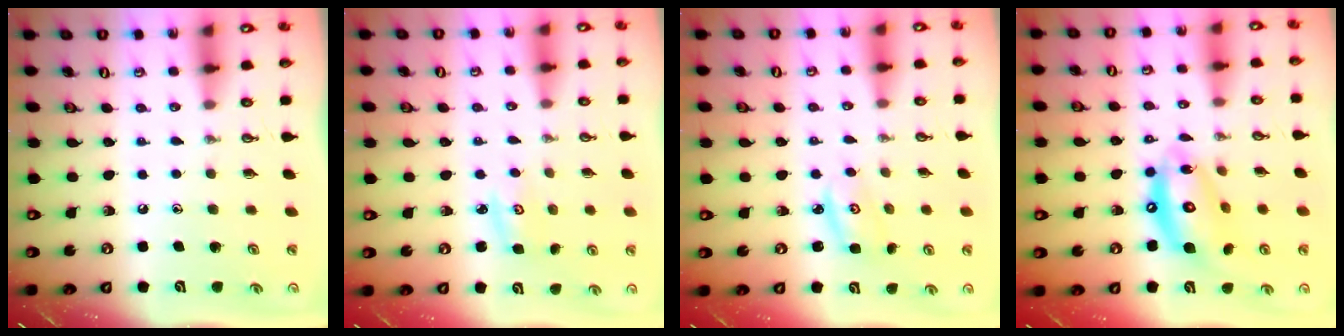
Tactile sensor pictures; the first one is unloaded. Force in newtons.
{"total": 2.8, "press": 2.8, "slide": 0.3}
{"total": 2.9, "press": 2.9, "slide": 0.2}
{"total": 13.6, "press": 13.6, "slide": 0.7}